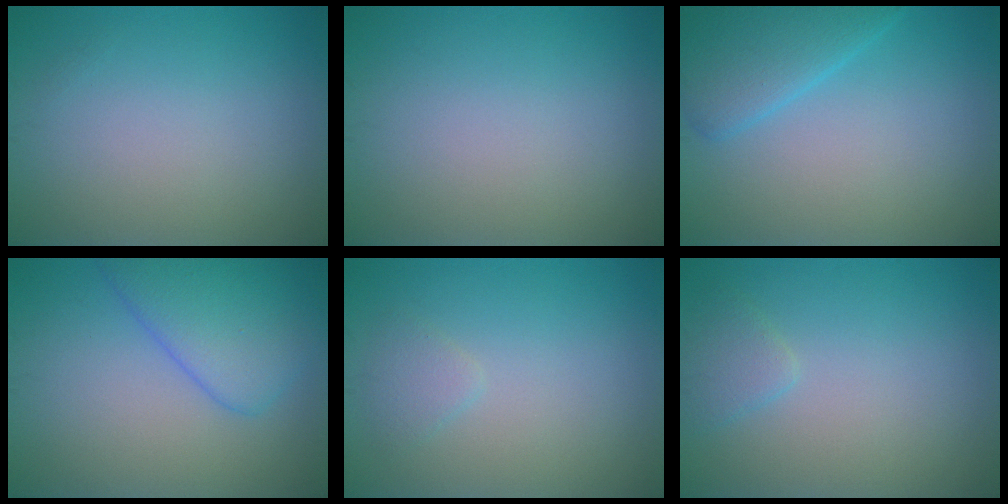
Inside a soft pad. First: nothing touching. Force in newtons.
{"total": 0.0}
{"total": 4.1, "press": 4.0, "slide": 0.2}
{"total": 5.5, "press": 5.5, "slide": 0.3}
{"total": 1.2, "press": 1.2, "slide": 0.1}
{"total": 1.5, "press": 1.5, "slide": 0.2}